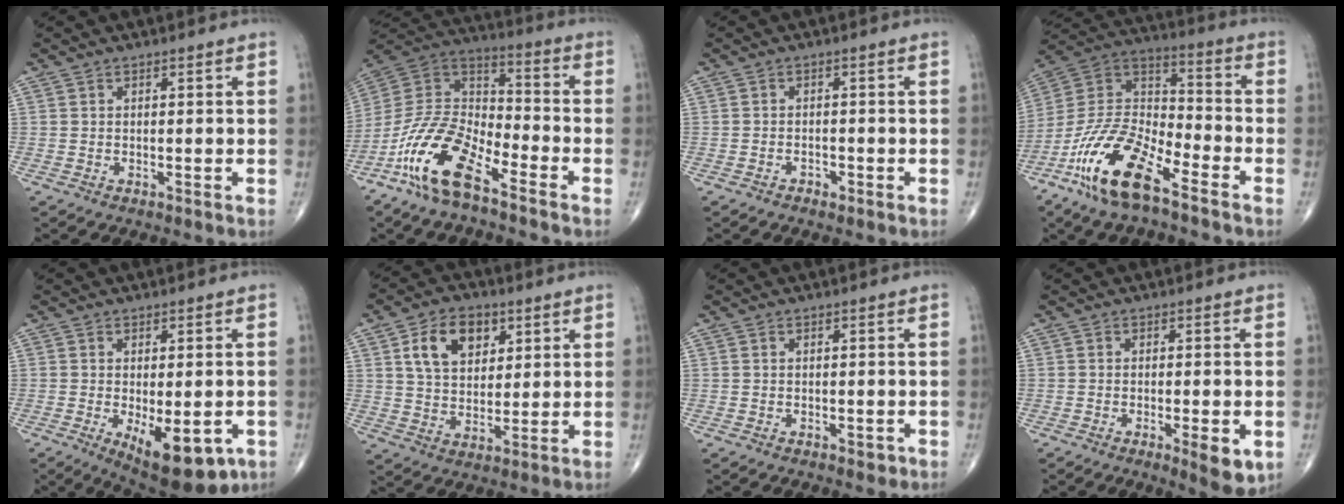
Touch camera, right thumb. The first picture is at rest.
{"total": 16.0, "force": [-9.9, 6.1, 11.1], "torque": [-0.211, 0.061, -0.198]}
{"total": 1.4, "force": [-0.9, 0.9, 0.6], "torque": [-0.008, 0.005, -0.016]}
{"total": 17.8, "force": [-10.9, 6.3, 12.6], "torque": [-0.242, 0.059, -0.213]}
{"total": 12.4, "force": [-4.5, 5.4, 10.2], "torque": [-0.133, -0.013, -0.051]}
{"total": 11.4, "force": [4.5, 7.6, 7.2], "torque": [-0.094, -0.013, 0.082]}
{"total": 1.2, "force": [-0.4, 0.8, 0.9], "torque": [-0.009, -0.001, -0.004]}
{"total": 6.1, "force": [-2.0, 1.7, 5.5], "torque": [-0.074, -0.012, -0.025]}